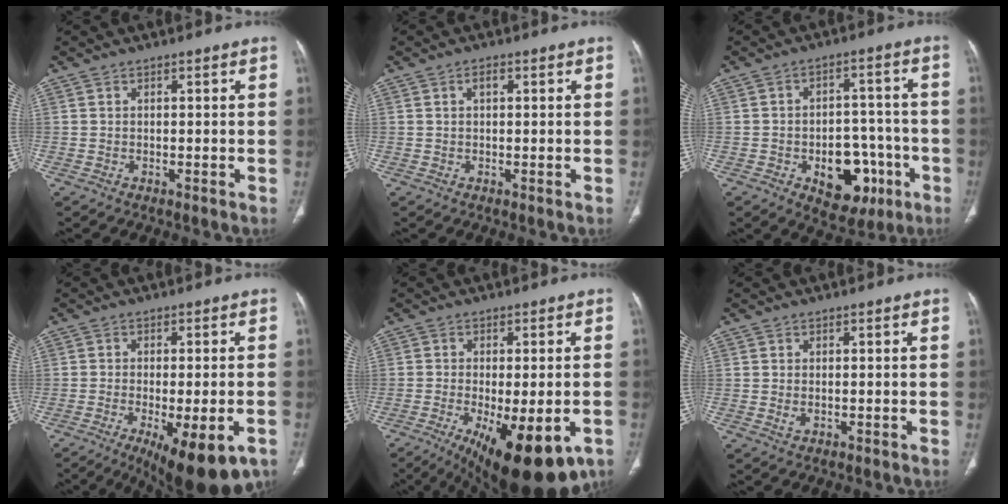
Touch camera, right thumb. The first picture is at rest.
{"total": 1.6, "force": [0.5, 0.8, 1.3], "torque": [-0.024, 0.005, 0.008]}
{"total": 13.0, "force": [-5.0, 8.4, 8.7], "torque": [-0.073, 0.041, -0.057]}
{"total": 15.0, "force": [-7.5, 5.1, 12.0], "torque": [-0.147, -0.002, -0.099]}
{"total": 18.5, "force": [-8.6, 7.1, 14.8], "torque": [-0.186, -0.011, -0.114]}
{"total": 1.2, "force": [-0.1, 0.8, 1.0], "torque": [-0.021, 0.000, 0.002]}